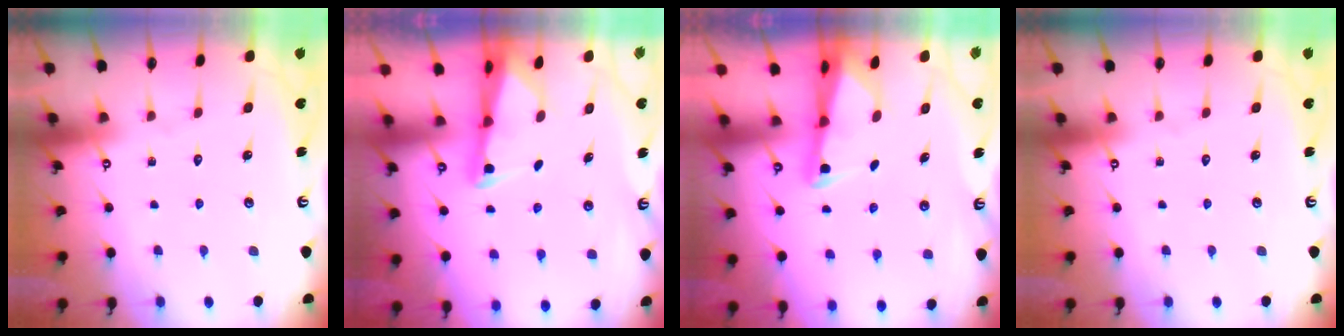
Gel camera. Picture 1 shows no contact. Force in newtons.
{"total": 2.6, "press": 2.6, "slide": 0.5}
{"total": 2.3, "press": 2.3, "slide": 0.5}
{"total": 0.0}